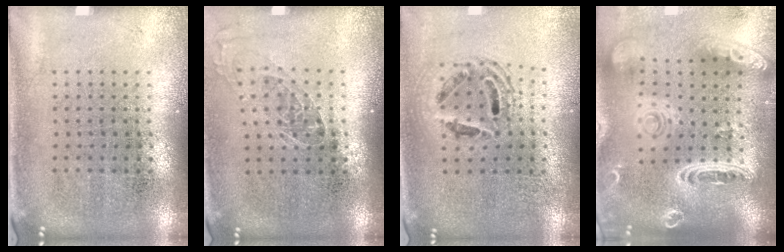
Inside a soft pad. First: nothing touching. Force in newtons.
{"total": 1.0, "press": 0.9, "slide": 0.4}
{"total": 1.3, "press": 1.2, "slide": 0.5}
{"total": 3.7, "press": 2.9, "slide": 2.3}